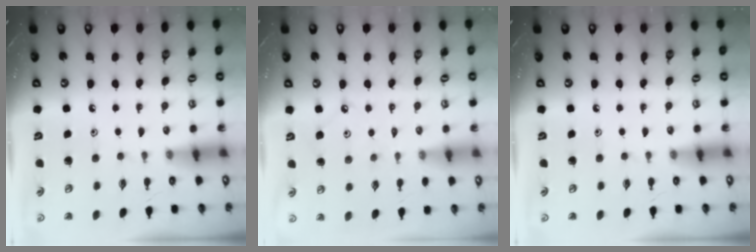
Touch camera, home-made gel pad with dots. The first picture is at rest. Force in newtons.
{"total": 3.3, "press": 3.3, "slide": 0.3}
{"total": 0.0}